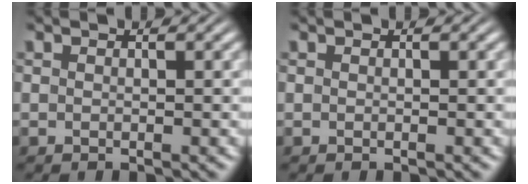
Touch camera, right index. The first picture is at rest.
{"total": 0.0}